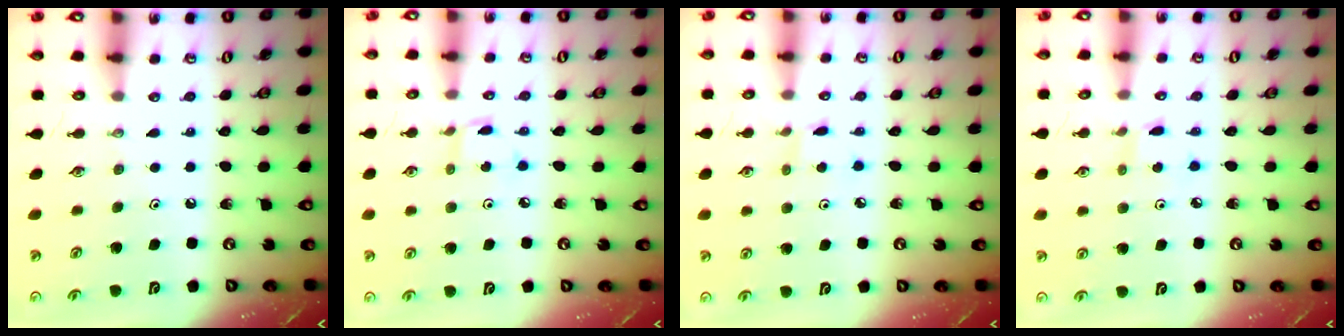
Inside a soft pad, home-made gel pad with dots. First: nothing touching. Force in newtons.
{"total": 2.1, "press": 2.0, "slide": 0.2}
{"total": 2.9, "press": 2.9, "slide": 0.4}
{"total": 3.0, "press": 3.0, "slide": 0.4}